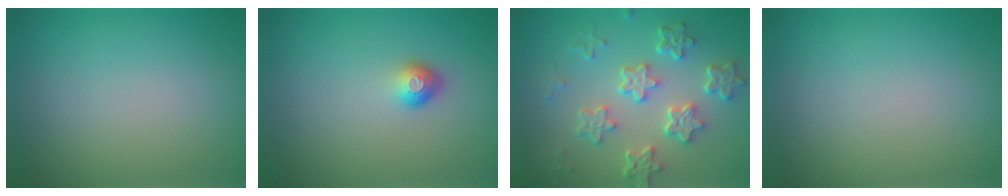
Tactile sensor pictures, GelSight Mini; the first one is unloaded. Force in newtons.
{"total": 1.7, "press": 1.3, "slide": 1.2}
{"total": 5.9, "press": 4.6, "slide": 3.7}
{"total": 0.0}